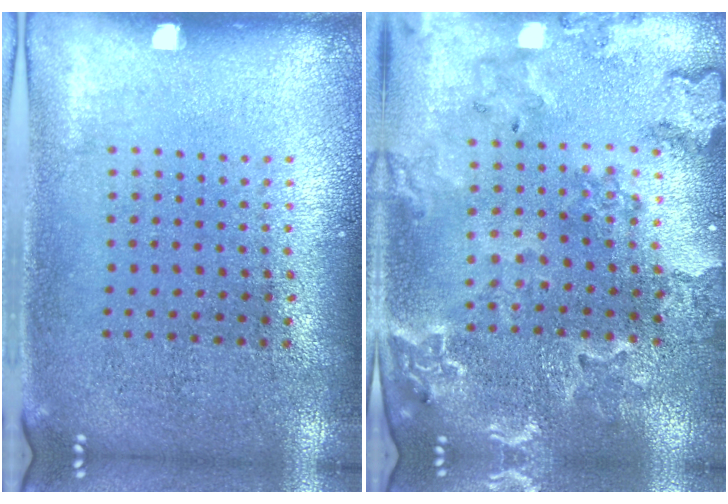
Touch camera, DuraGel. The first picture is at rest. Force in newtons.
{"total": 1.8, "press": 1.8, "slide": 0.2}